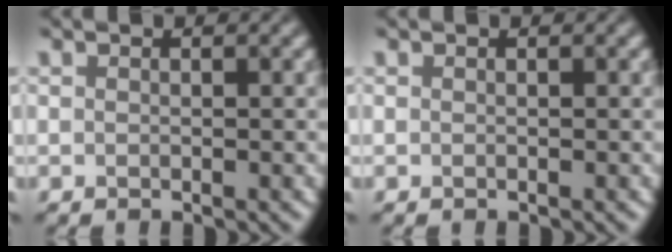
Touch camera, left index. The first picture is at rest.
{"total": 0.0}